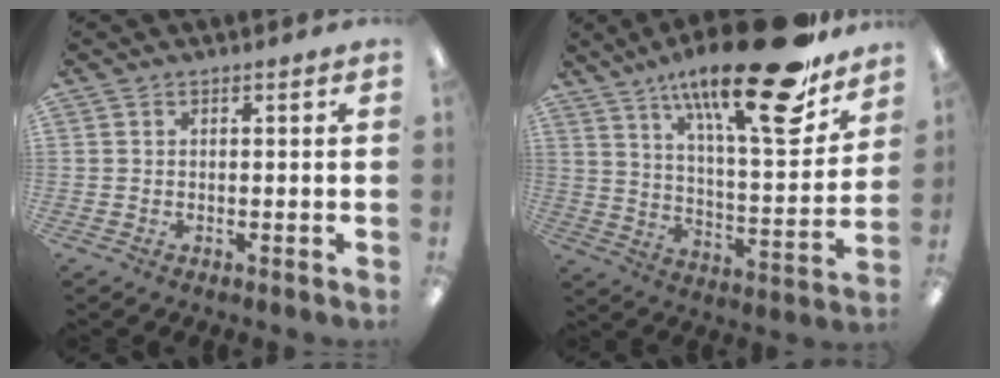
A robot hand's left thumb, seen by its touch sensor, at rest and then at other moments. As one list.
[{"total": 25.4, "force": [17.5, 6.1, 17.3], "torque": [-0.269, -0.112, 0.278]}]